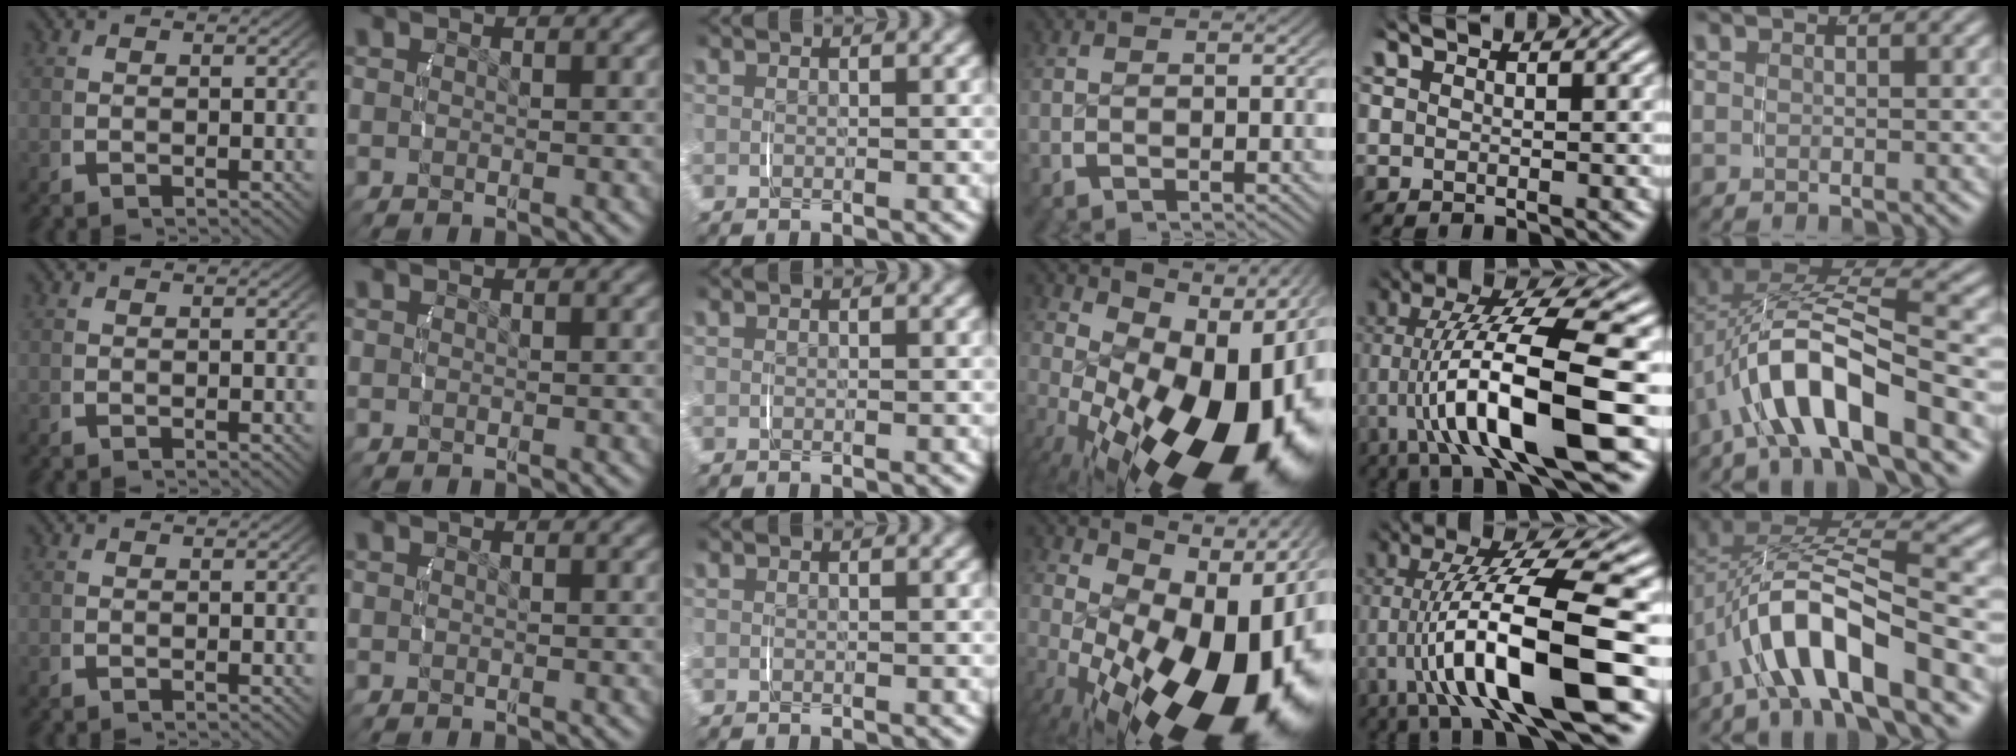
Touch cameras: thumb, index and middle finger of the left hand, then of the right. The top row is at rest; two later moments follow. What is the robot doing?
{"motion": "lift_and_place", "object": "camera"}